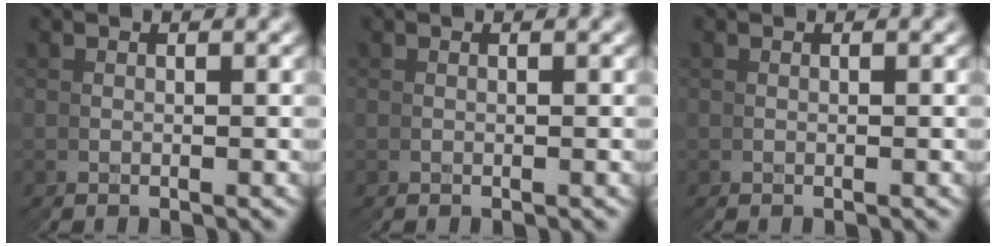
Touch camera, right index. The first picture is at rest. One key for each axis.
{"total": 0.0}
{"total": 0.0}